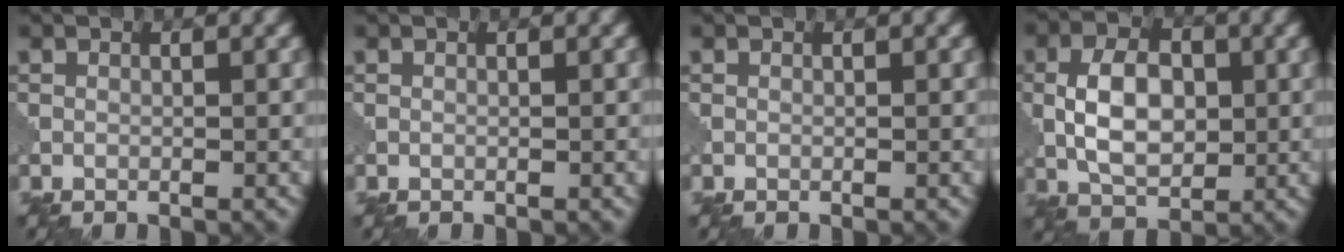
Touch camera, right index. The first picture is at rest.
{"total": 0.0}
{"total": 0.0}
{"total": 6.0, "force": [-0.1, 3.6, 4.8], "torque": [-0.089, 0.003, -0.004]}